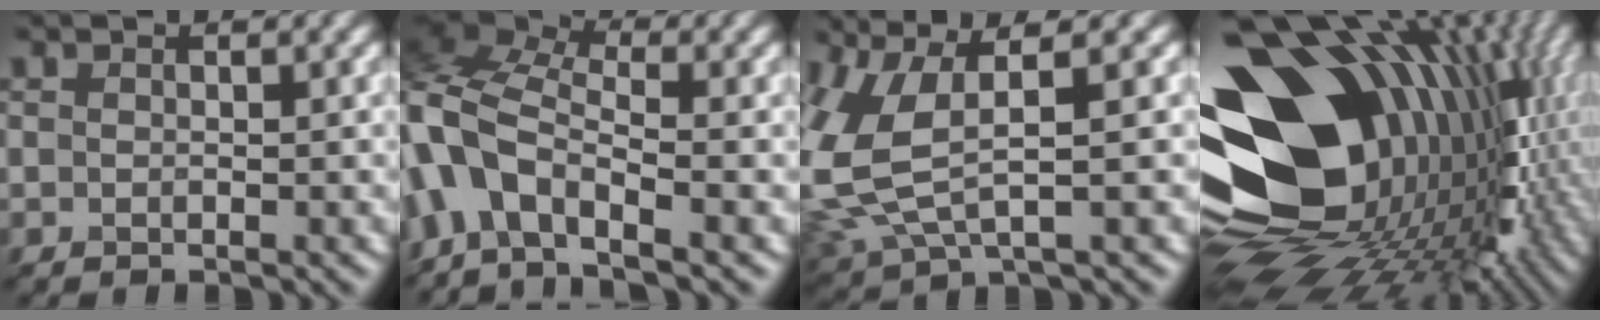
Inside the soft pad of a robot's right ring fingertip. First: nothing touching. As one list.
[{"total": 9.0, "force": [-3.3, 4.8, 6.9], "torque": [-0.146, 0.014, -0.081]}, {"total": 7.7, "force": [1.1, 3.6, 6.8], "torque": [-0.181, -0.006, 0.025]}, {"total": 21.1, "force": [-1.0, 15.3, 14.5], "torque": [-0.270, -0.042, 0.007]}]